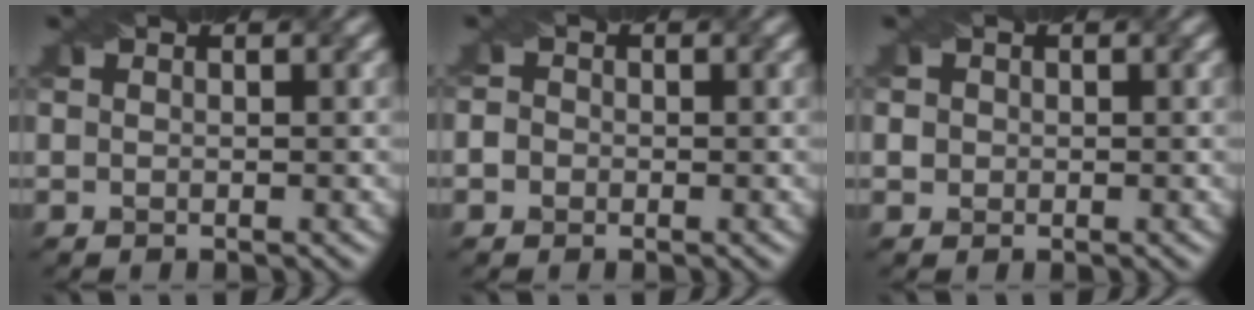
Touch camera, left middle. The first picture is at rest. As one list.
[{"total": 1.9, "force": [-0.1, 1.7, 0.8], "torque": [0.005, 0.023, -0.023]}, {"total": 2.1, "force": [0.6, 1.9, 0.8], "torque": [-0.003, 0.019, 0.002]}]